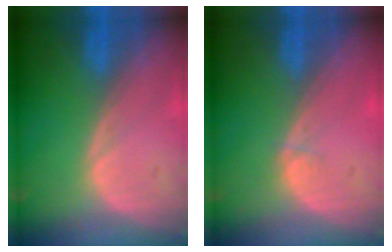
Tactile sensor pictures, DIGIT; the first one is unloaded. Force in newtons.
{"total": 0.5, "press": 0.5, "slide": 0.2}